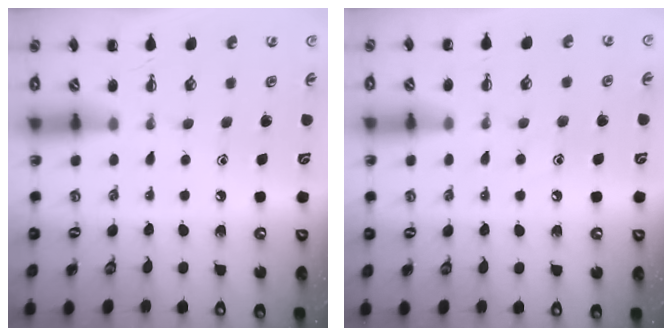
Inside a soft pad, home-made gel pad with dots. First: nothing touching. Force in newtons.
{"total": 6.0, "press": 5.9, "slide": 1.4}